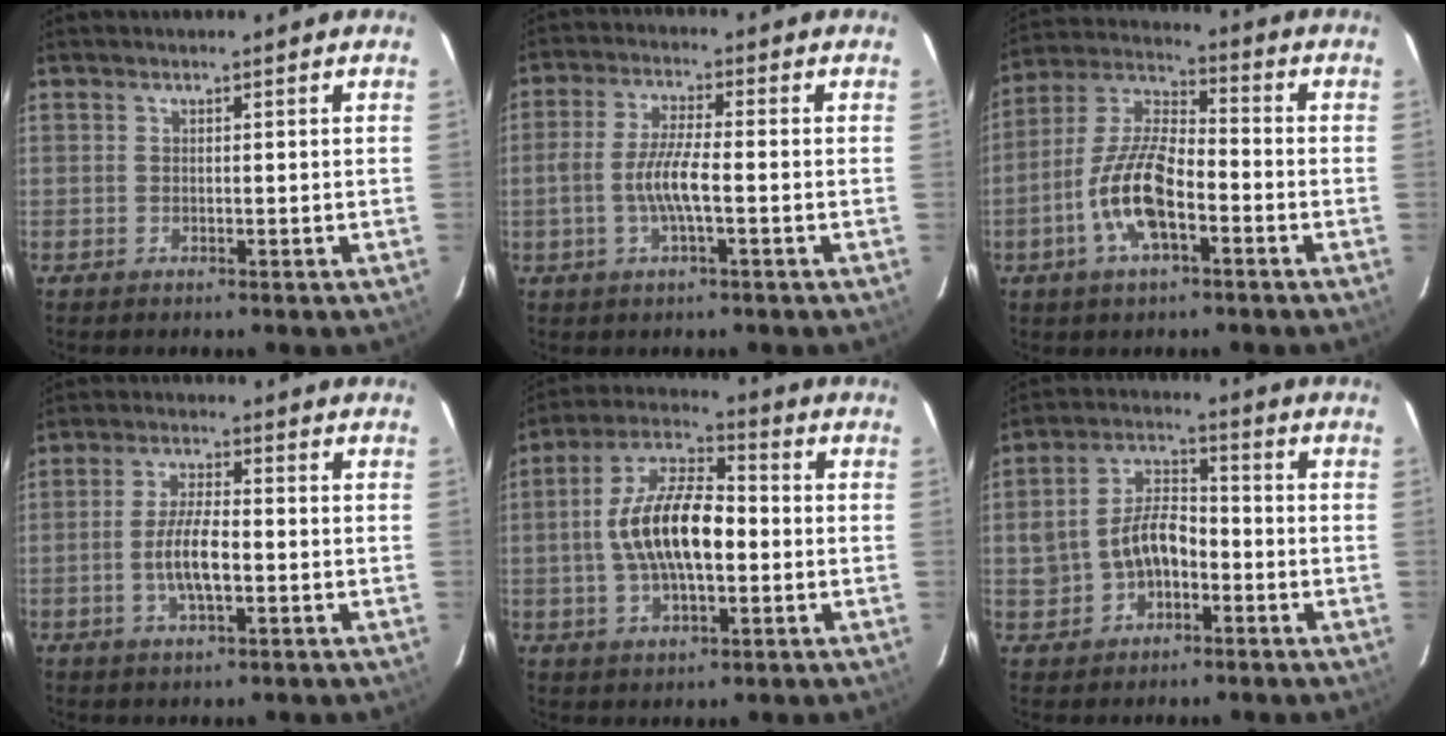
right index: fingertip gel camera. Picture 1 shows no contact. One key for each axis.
{"total": 7.0, "fx": -1.7, "fy": 1.2, "fz": 6.7, "tx": -0.137, "ty": 0.002, "tz": -0.034}
{"total": 13.0, "fx": -4.9, "fy": 4.8, "fz": 11.0, "tx": -0.233, "ty": 0.002, "tz": -0.095}
{"total": 6.8, "fx": -1.7, "fy": 2.0, "fz": 6.2, "tx": -0.124, "ty": 0.000, "tz": -0.031}
{"total": 14.7, "fx": -1.0, "fy": 6.4, "fz": 13.1, "tx": -0.251, "ty": 0.016, "tz": -0.023}
{"total": 9.7, "fx": -2.4, "fy": 6.6, "fz": 6.7, "tx": -0.139, "ty": 0.025, "tz": -0.032}